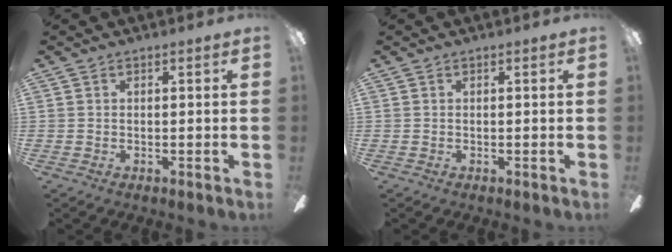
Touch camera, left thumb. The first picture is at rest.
{"total": 0.0}